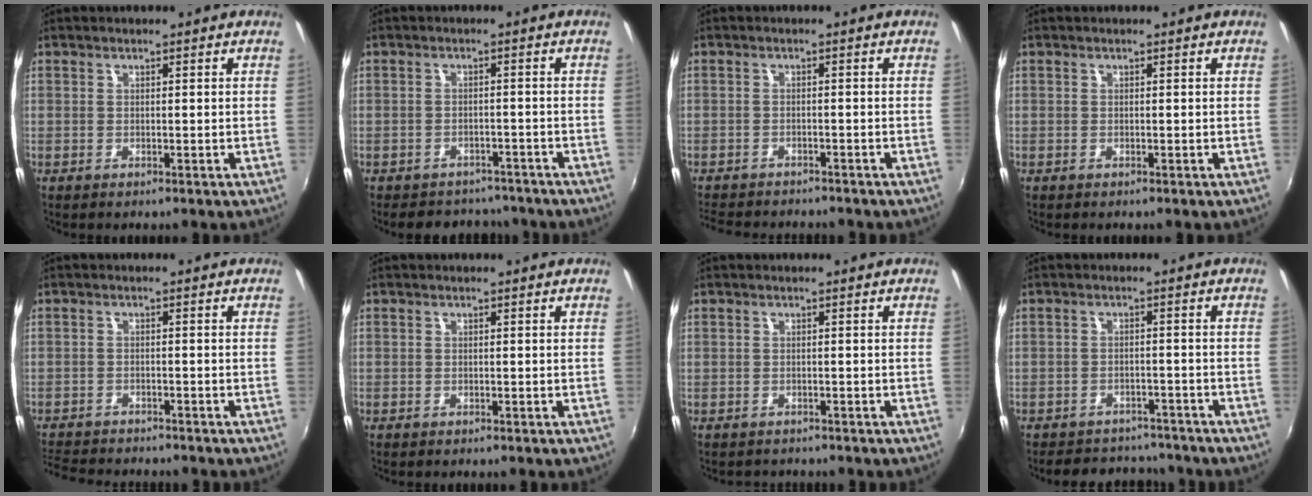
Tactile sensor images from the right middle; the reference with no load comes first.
{"total": 9.1, "force": [-7.9, 4.0, 2.1], "torque": [-0.053, 0.011, -0.102]}
{"total": 8.2, "force": [-7.5, 2.0, 2.6], "torque": [-0.070, -0.015, -0.116]}
{"total": 0.0}
{"total": 8.2, "force": [-7.6, 1.8, 2.4], "torque": [-0.073, -0.013, -0.127]}
{"total": 0.5, "force": [-0.3, 0.4, 0.0], "torque": [0.000, 0.001, -0.006]}
{"total": 1.2, "force": [-1.0, 0.7, -0.2], "torque": [0.000, 0.002, -0.015]}
{"total": 10.5, "force": [-9.4, 4.1, 2.6], "torque": [-0.063, 0.017, -0.121]}